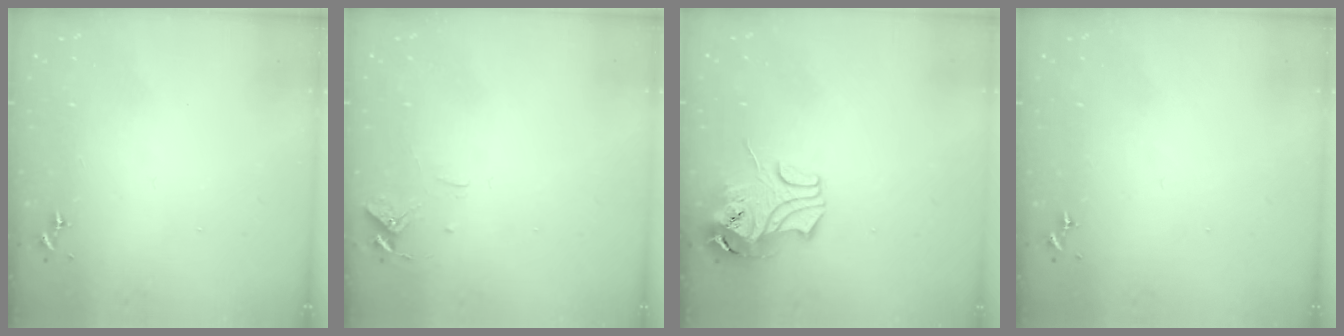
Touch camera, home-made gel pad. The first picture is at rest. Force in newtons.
{"total": 6.2, "press": 6.2, "slide": 0.5}
{"total": 9.8, "press": 9.7, "slide": 1.6}
{"total": 0.0}